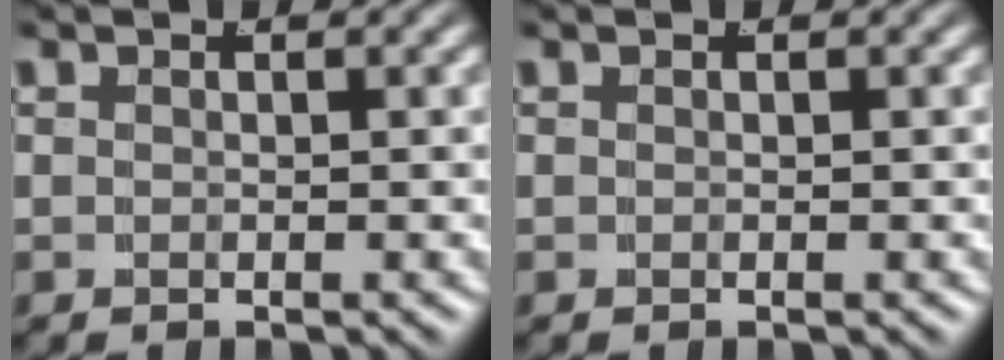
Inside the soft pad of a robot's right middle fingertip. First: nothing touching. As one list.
[{"total": 0.0}]